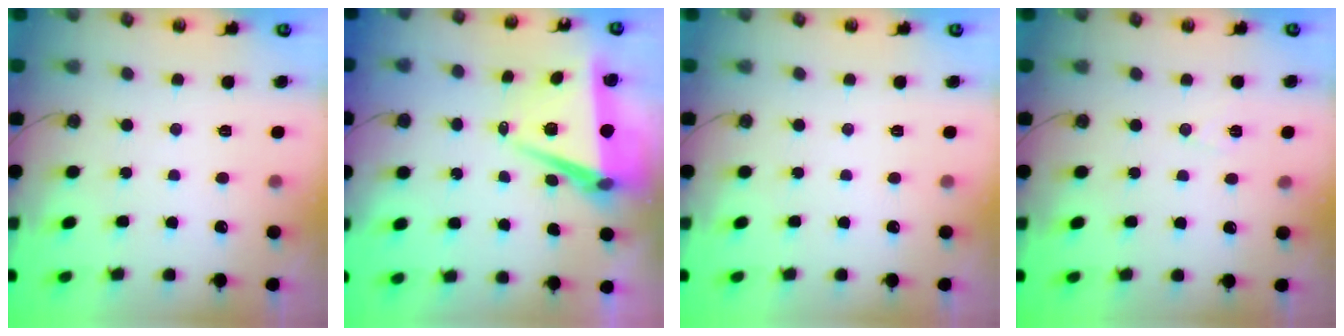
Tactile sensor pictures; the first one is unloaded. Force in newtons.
{"total": 7.6, "press": 6.2, "slide": 4.4}
{"total": 0.0}
{"total": 5.6, "press": 4.6, "slide": 3.2}